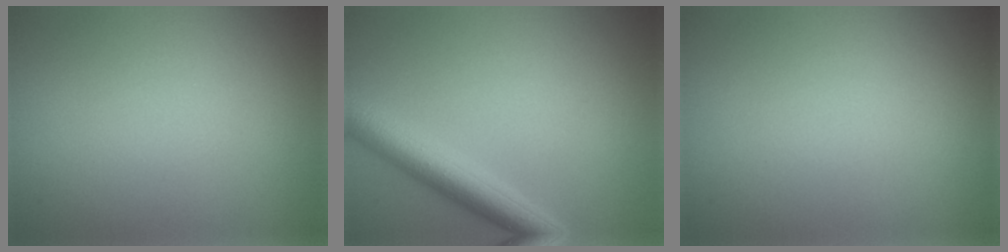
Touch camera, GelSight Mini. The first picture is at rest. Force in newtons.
{"total": 4.6, "press": 4.6, "slide": 0.1}
{"total": 0.0}